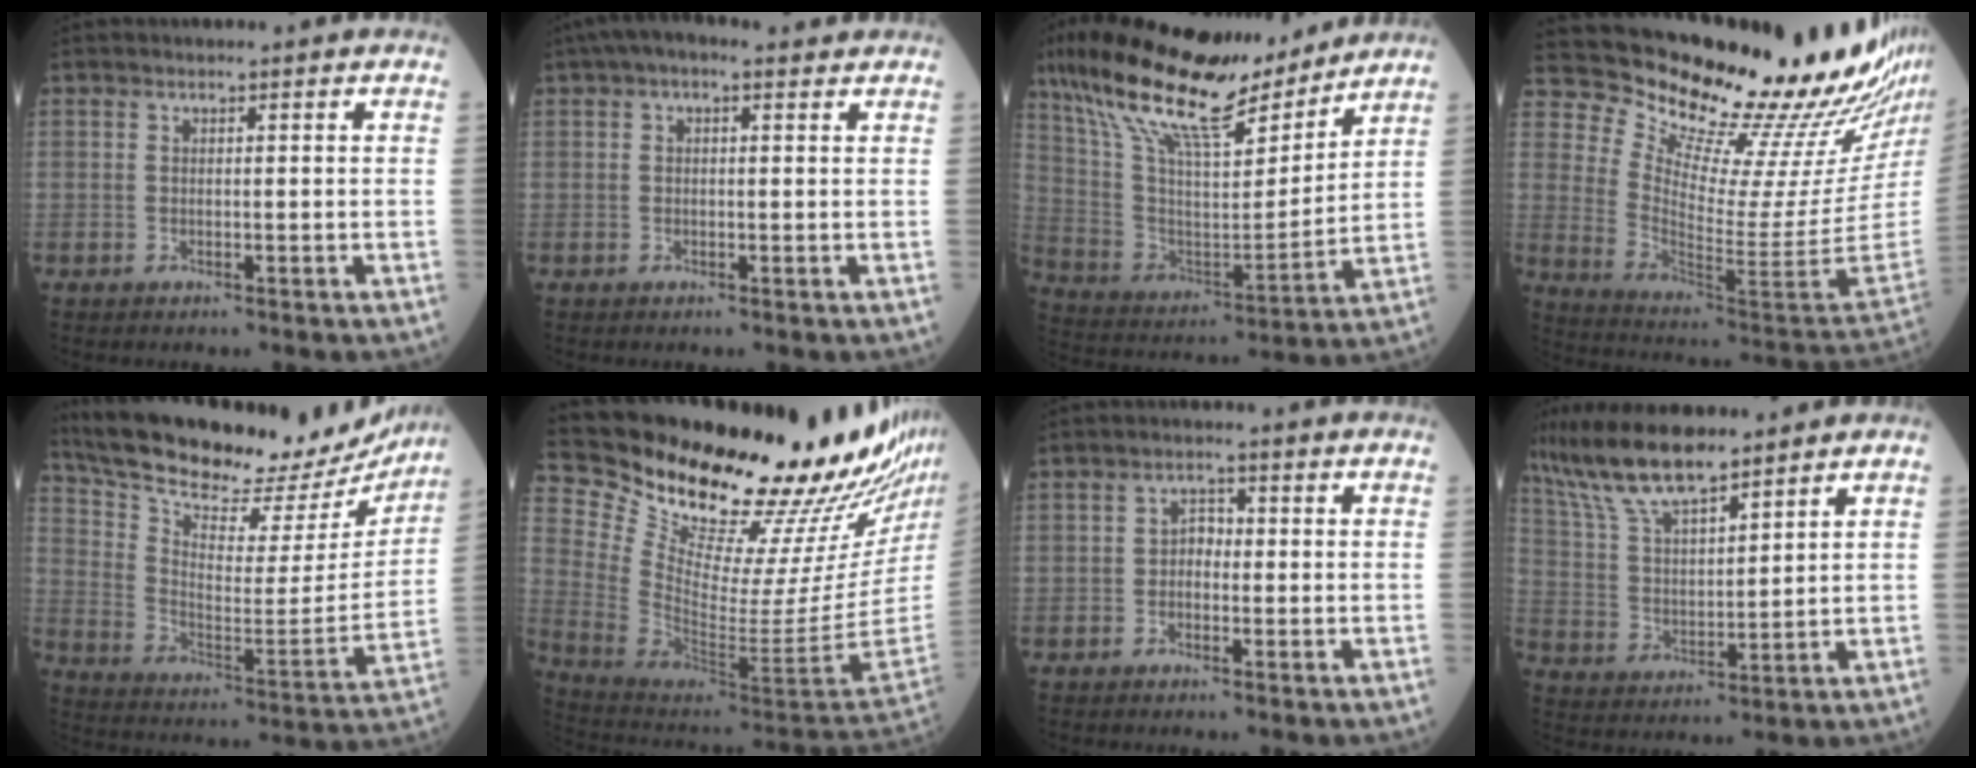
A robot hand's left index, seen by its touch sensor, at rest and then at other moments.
{"total": 4.7, "force": [2.6, 2.1, 3.3], "torque": [-0.058, 0.041, 0.034]}
{"total": 21.3, "force": [16.4, 4.9, 12.7], "torque": [-0.234, 0.019, 0.292]}
{"total": 27.4, "force": [24.0, 1.4, 13.2], "torque": [-0.211, -0.129, 0.323]}
{"total": 27.6, "force": [24.7, 7.3, 9.9], "torque": [-0.175, -0.047, 0.335]}
{"total": 30.4, "force": [25.9, 1.3, 15.7], "torque": [-0.255, -0.123, 0.374]}
{"total": 2.3, "force": [-1.0, 1.5, 1.4], "torque": [-0.013, 0.006, -0.026]}
{"total": 11.9, "force": [9.6, 2.5, 6.6], "torque": [-0.138, 0.011, 0.183]}